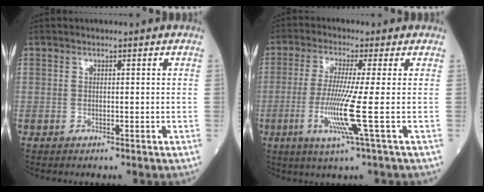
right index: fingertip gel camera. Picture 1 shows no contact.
{"total": 8.0, "force": [-1.8, -1.7, 7.6], "torque": [-0.162, -0.024, -0.038]}